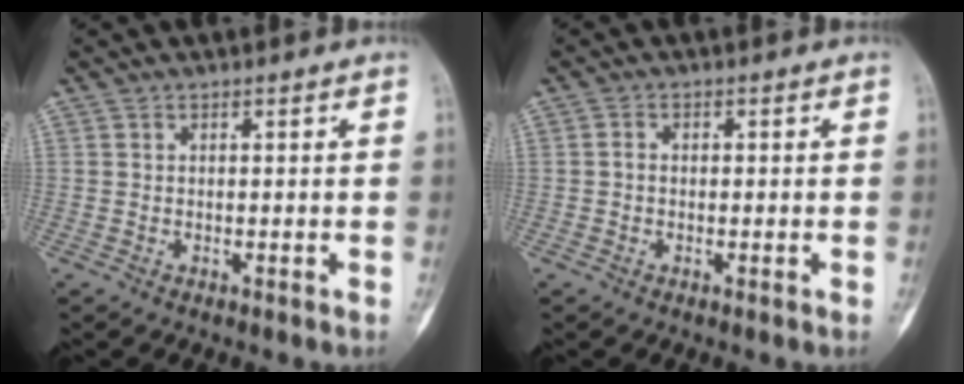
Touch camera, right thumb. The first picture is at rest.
{"total": 1.2, "force": [-0.1, 0.9, 0.7], "torque": [-0.006, 0.003, -0.006]}